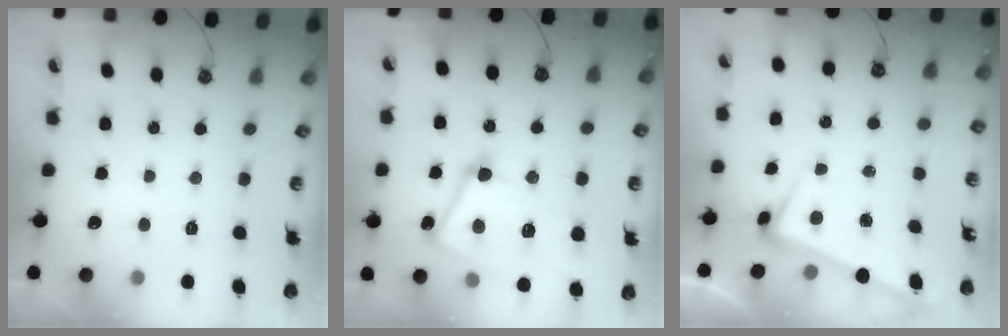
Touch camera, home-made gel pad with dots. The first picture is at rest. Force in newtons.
{"total": 9.5, "press": 9.4, "slide": 1.5}
{"total": 3.3, "press": 3.2, "slide": 1.0}